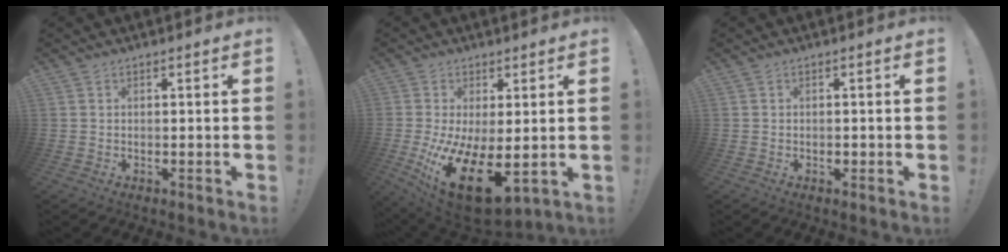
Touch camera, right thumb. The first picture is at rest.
{"total": 15.8, "force": [-2.7, 7.2, 13.8], "torque": [-0.214, -0.019, -0.026]}
{"total": 0.8, "force": [-0.5, 0.5, 0.3], "torque": [-0.004, 0.002, -0.008]}